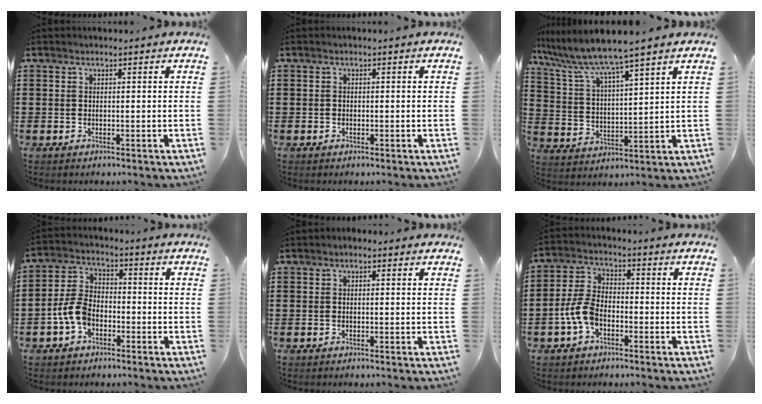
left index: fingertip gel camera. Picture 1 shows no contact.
{"total": 0.6, "force": [-0.4, 0.5, 0.1], "torque": [-0.003, 0.001, -0.008]}
{"total": 6.8, "force": [6.0, -0.5, 3.2], "torque": [-0.089, -0.039, 0.097]}
{"total": 6.1, "force": [-2.7, 3.9, 3.9], "torque": [-0.104, 0.007, -0.060]}
{"total": 0.7, "force": [-0.5, 0.4, 0.2], "torque": [-0.005, 0.001, -0.010]}
{"total": 5.9, "force": [-2.6, 3.4, 4.1], "torque": [-0.114, 0.001, -0.059]}